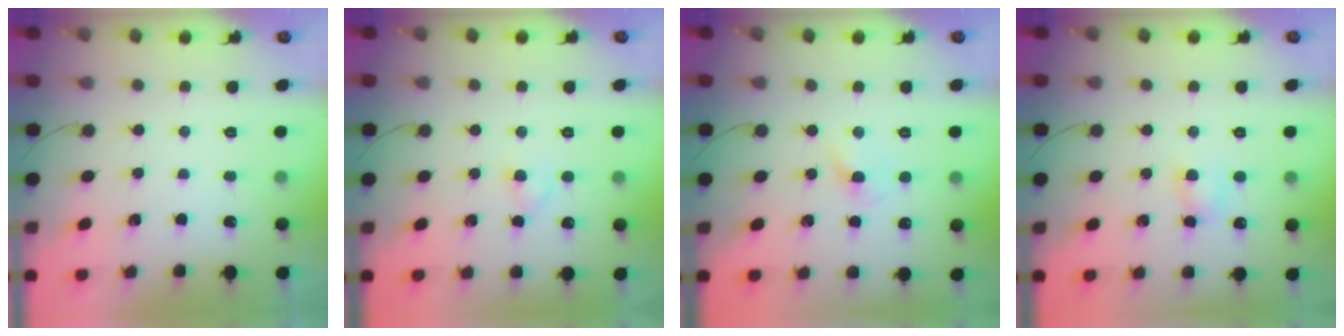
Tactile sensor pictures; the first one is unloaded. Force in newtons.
{"total": 1.6, "press": 1.4, "slide": 0.9}
{"total": 2.6, "press": 2.4, "slide": 1.1}
{"total": 3.8, "press": 3.6, "slide": 1.3}